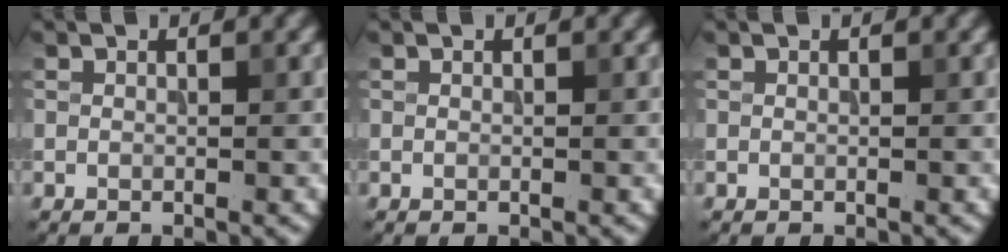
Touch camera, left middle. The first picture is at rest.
{"total": 0.0}
{"total": 0.0}